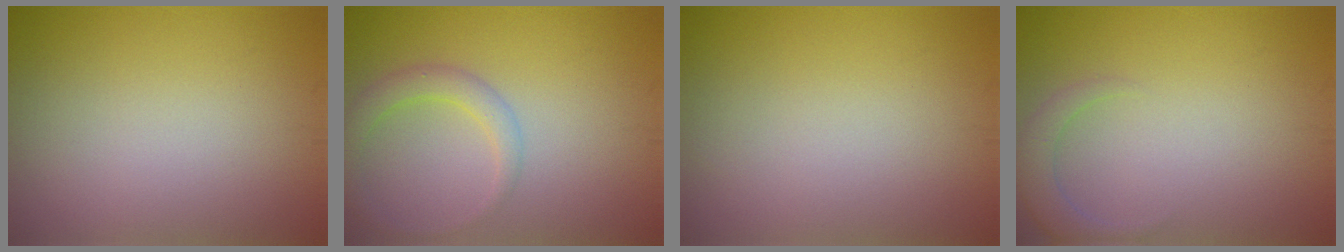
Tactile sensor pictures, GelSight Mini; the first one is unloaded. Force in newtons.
{"total": 2.4, "press": 2.4, "slide": 0.1}
{"total": 0.0}
{"total": 2.1, "press": 2.1, "slide": 0.3}